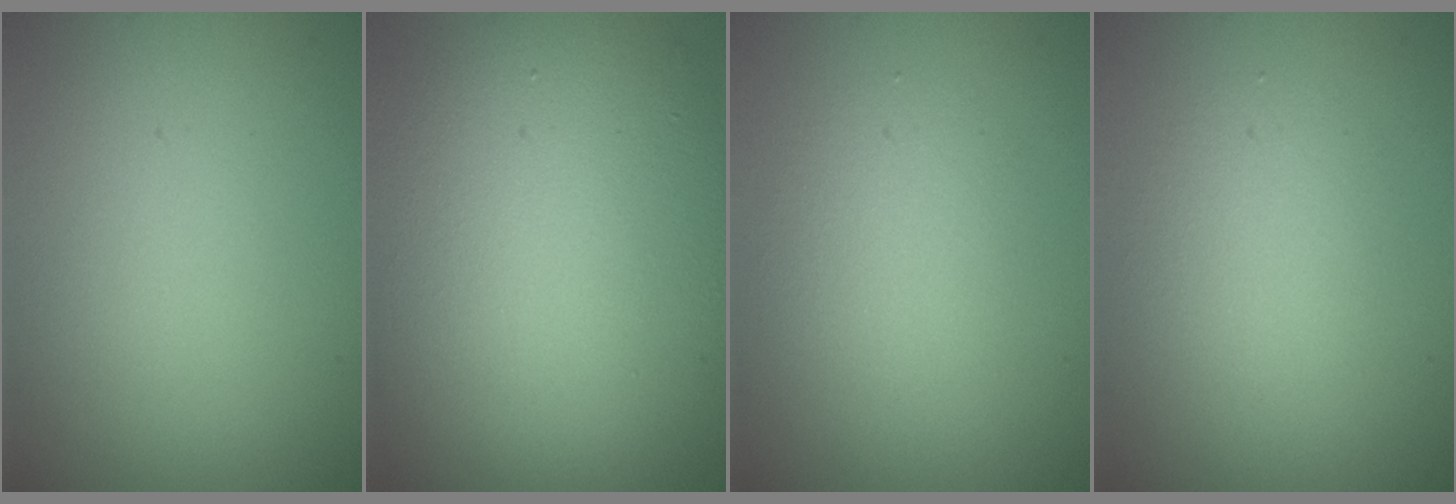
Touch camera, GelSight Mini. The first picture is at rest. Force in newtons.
{"total": 12.2, "press": 12.2, "slide": 0.6}
{"total": 2.5, "press": 2.5, "slide": 0.2}
{"total": 2.5, "press": 2.5, "slide": 0.2}